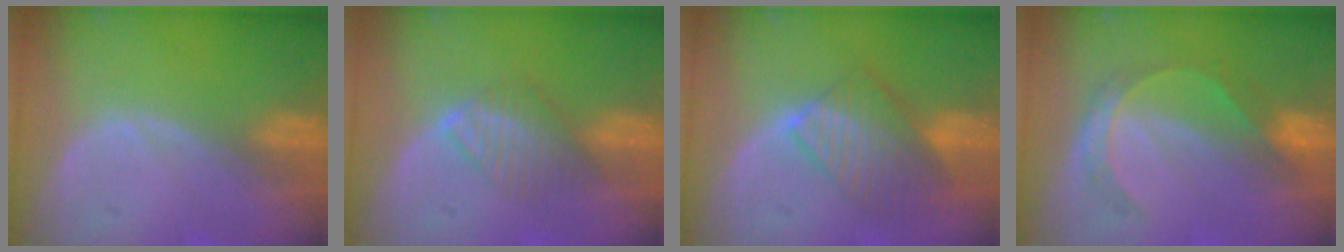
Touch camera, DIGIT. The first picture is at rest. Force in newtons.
{"total": 4.1, "press": 4.1, "slide": 0.8}
{"total": 8.1, "press": 7.1, "slide": 3.9}
{"total": 4.7, "press": 4.7, "slide": 0.7}